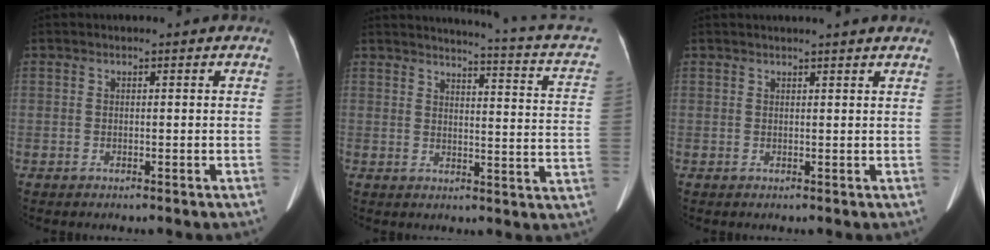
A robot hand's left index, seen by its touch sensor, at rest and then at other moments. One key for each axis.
{"total": 14.1, "fx": 11.6, "fy": 0.7, "fz": 8.0, "tx": -0.111, "ty": -0.054, "tz": 0.106}
{"total": 5.3, "fx": 4.8, "fy": -0.2, "fz": 2.2, "tx": -0.033, "ty": 0.019, "tz": 0.048}